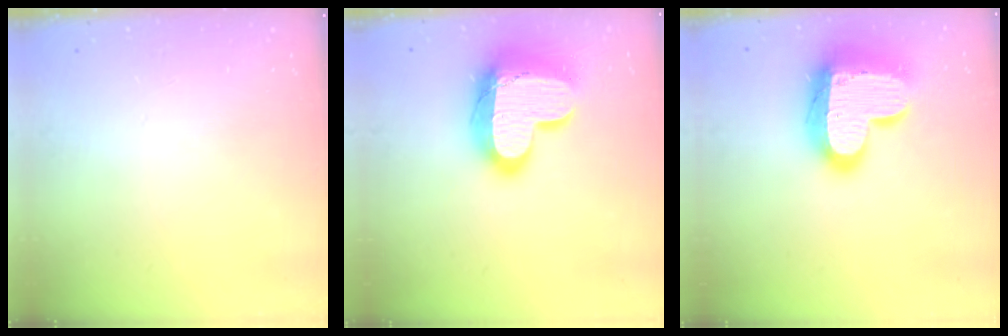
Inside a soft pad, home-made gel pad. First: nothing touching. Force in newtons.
{"total": 24.2, "press": 24.2, "slide": 1.6}
{"total": 20.4, "press": 20.3, "slide": 1.6}